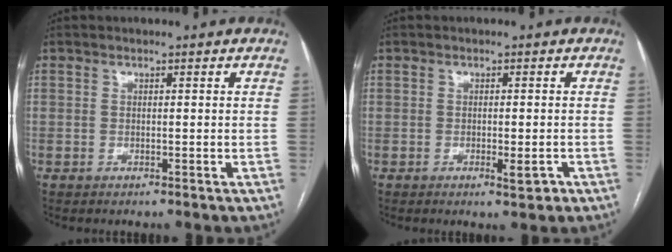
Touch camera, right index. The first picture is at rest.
{"total": 2.2, "force": [-1.0, 0.5, 1.9], "torque": [-0.028, -0.002, -0.011]}